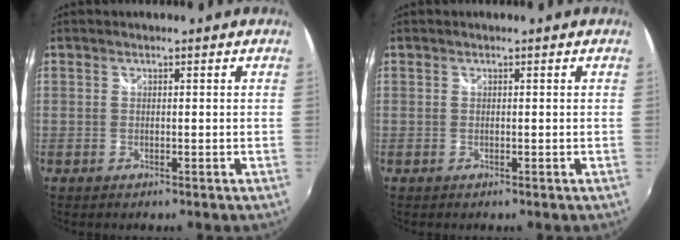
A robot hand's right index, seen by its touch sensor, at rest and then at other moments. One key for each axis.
{"total": 0.0}